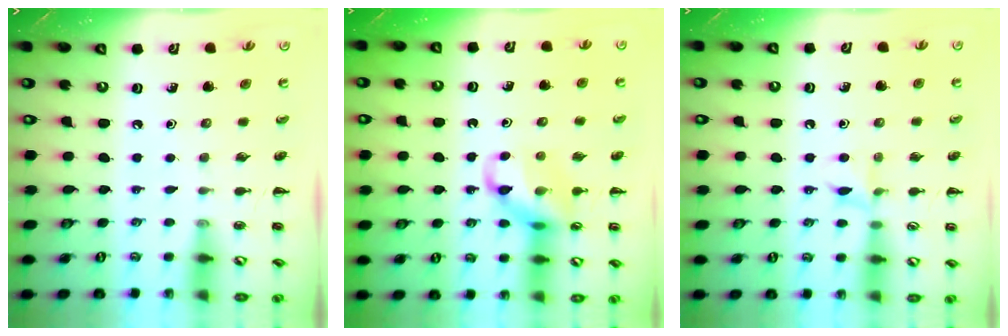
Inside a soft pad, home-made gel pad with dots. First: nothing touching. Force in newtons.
{"total": 11.7, "press": 11.6, "slide": 1.6}
{"total": 7.2, "press": 7.0, "slide": 1.8}